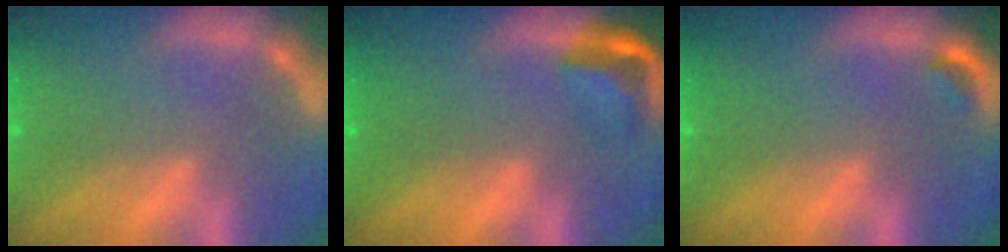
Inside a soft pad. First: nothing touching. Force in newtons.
{"total": 3.9}
{"total": 0.9}